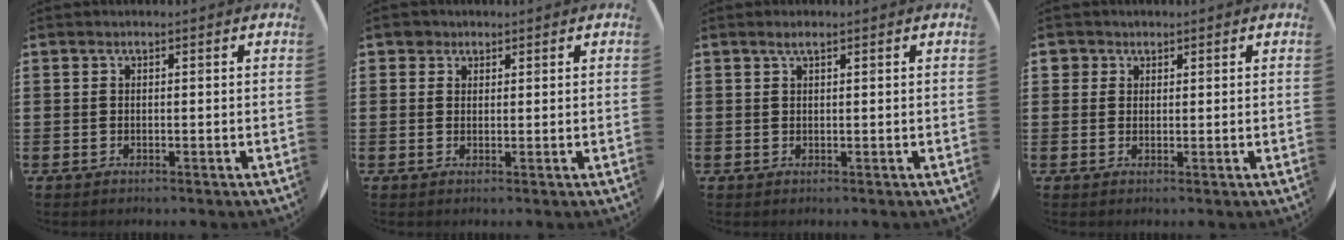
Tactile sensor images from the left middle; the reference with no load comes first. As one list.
[{"total": 1.5, "force": [1.2, 1.0, 0.1], "torque": [0.006, 0.002, 0.021]}, {"total": 1.0, "force": [0.7, 0.1, 0.7], "torque": [-0.013, 0.004, 0.012]}, {"total": 1.6, "force": [1.2, 1.1, 0.0], "torque": [0.007, 0.002, 0.021]}]